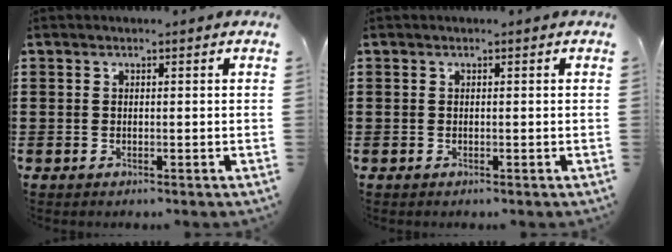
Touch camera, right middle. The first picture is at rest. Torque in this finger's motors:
{"motor_torque": [0.07, -0.05, 0.05, 0.01]}